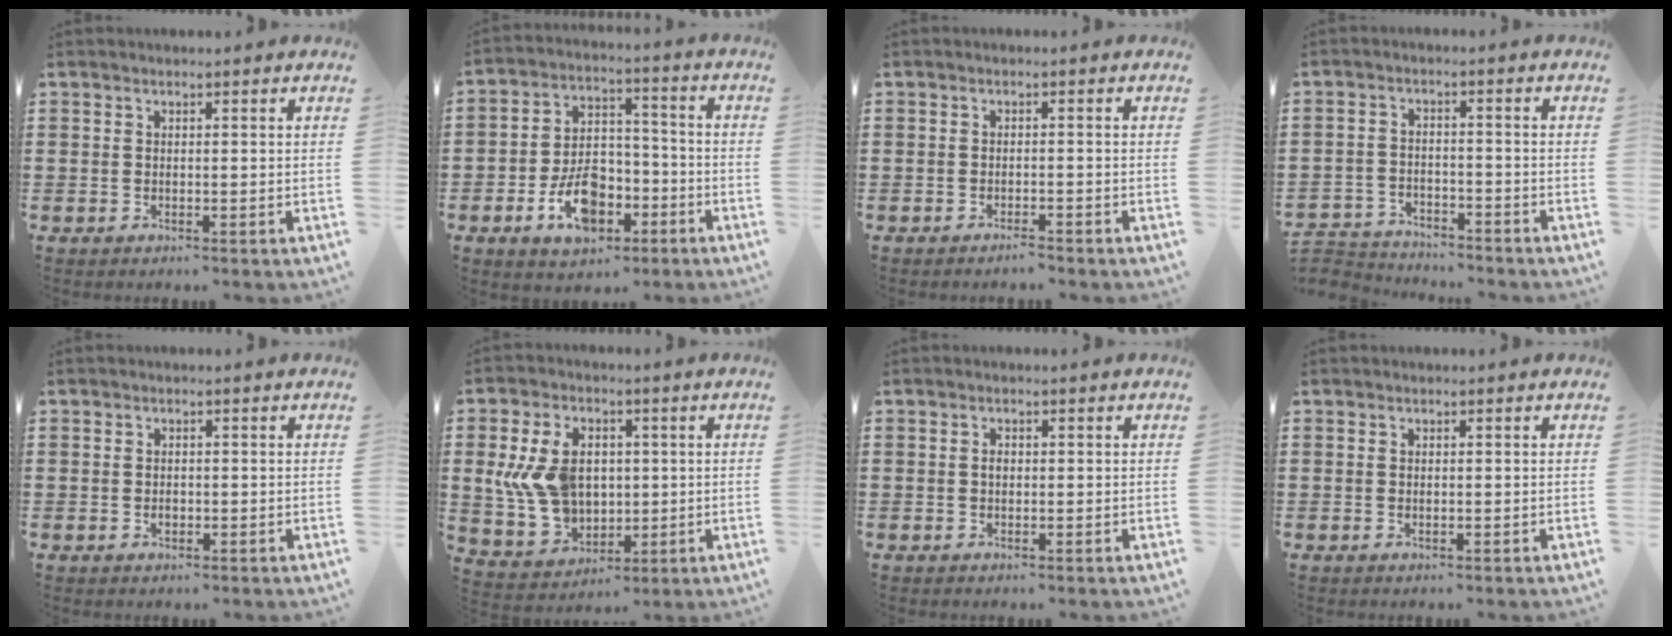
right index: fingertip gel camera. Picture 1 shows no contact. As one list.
[{"total": 9.6, "force": [-3.9, 5.9, 6.5], "torque": [-0.116, 0.007, -0.072]}, {"total": 1.3, "force": [-1.1, 0.1, 0.5], "torque": [-0.012, -0.001, -0.022]}, {"total": 3.7, "force": [-3.7, 0.6, -0.3], "torque": [-0.011, -0.003, -0.081]}, {"total": 1.0, "force": [-0.2, 0.8, 0.5], "torque": [-0.011, 0.003, -0.004]}, {"total": 10.9, "force": [1.2, 8.0, 7.3], "torque": [-0.191, 0.013, 0.021]}, {"total": 1.1, "force": [0.0, 0.7, 0.8], "torque": [-0.018, 0.002, 0.000]}, {"total": 0.0}]